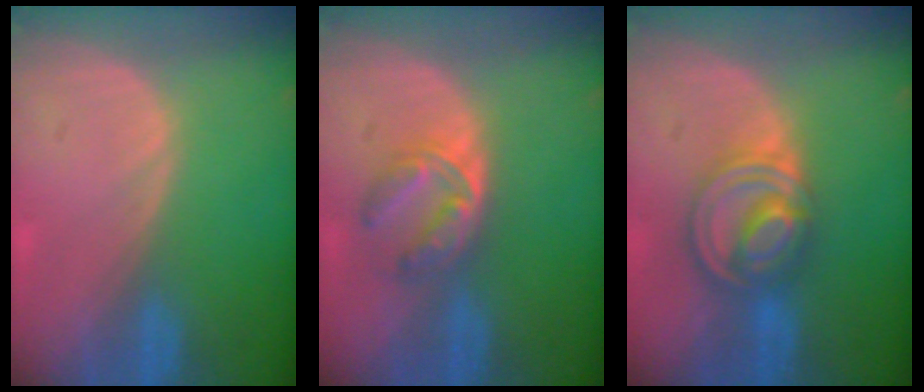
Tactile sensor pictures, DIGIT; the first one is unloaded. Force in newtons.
{"total": 5.3, "press": 5.1, "slide": 1.3}
{"total": 7.9, "press": 6.8, "slide": 3.9}